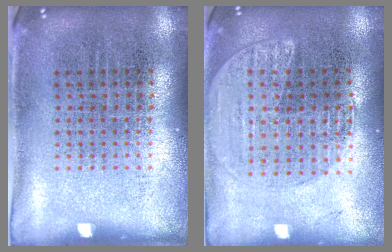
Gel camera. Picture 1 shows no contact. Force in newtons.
{"total": 1.6, "press": 1.5, "slide": 0.4}